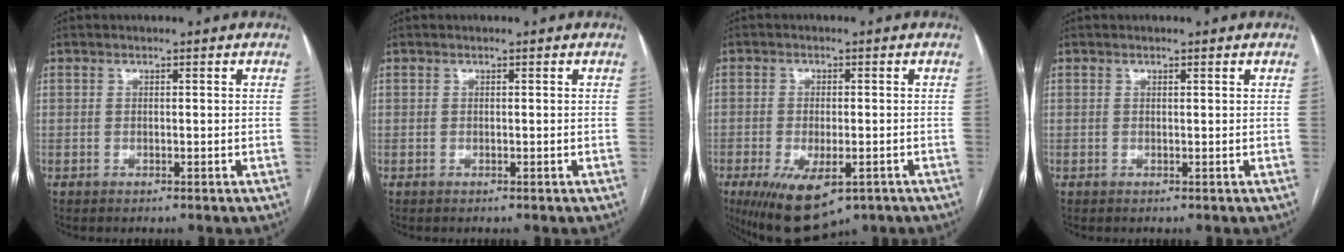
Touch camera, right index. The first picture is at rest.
{"total": 0.0}
{"total": 10.7, "force": [-5.8, 4.4, 7.9], "torque": [-0.141, -0.020, -0.083]}
{"total": 0.0}